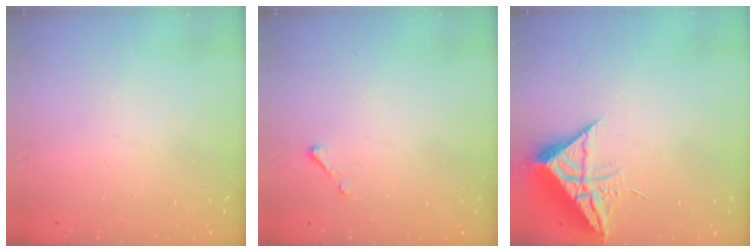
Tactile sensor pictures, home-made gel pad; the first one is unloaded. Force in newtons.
{"total": 2.5, "press": 2.5, "slide": 0.3}
{"total": 10.4, "press": 10.3, "slide": 1.1}